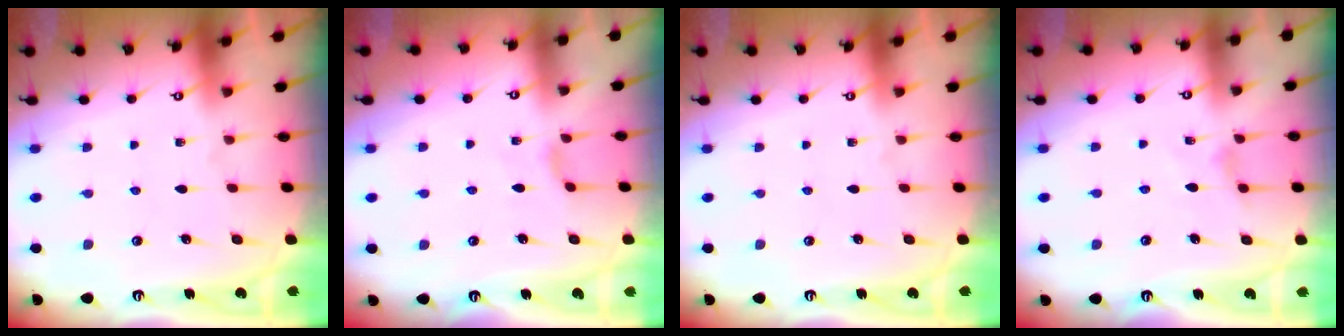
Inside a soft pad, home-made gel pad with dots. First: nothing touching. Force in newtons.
{"total": 1.9, "press": 1.8, "slide": 0.5}
{"total": 0.0}
{"total": 2.4, "press": 2.3, "slide": 0.4}